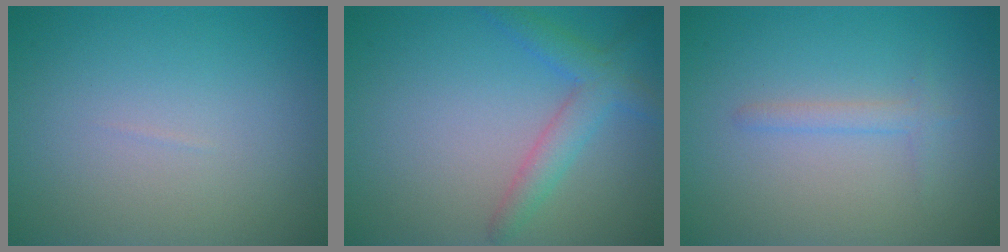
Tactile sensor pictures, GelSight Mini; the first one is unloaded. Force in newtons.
{"total": 2.2, "press": 2.2, "slide": 0.2}
{"total": 1.2, "press": 1.2, "slide": 0.1}